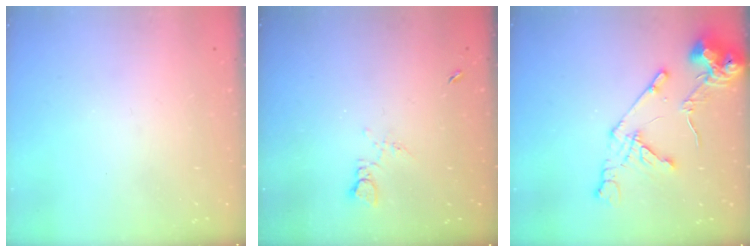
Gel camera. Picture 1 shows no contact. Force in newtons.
{"total": 4.2, "press": 4.2, "slide": 0.6}
{"total": 13.1, "press": 13.0, "slide": 1.5}